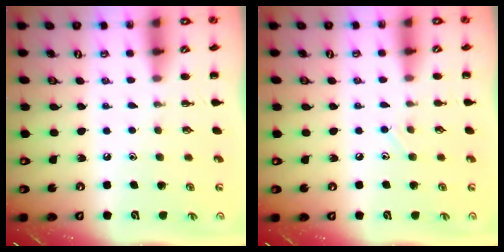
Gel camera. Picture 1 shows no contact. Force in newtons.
{"total": 4.4, "press": 4.2, "slide": 1.5}